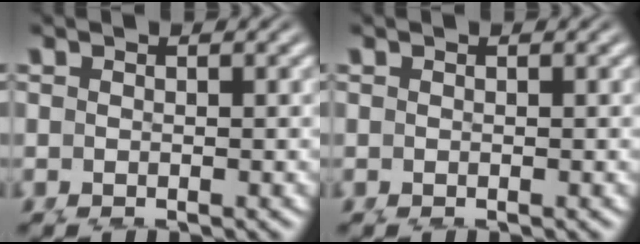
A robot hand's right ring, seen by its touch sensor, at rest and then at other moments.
{"total": 0.0}